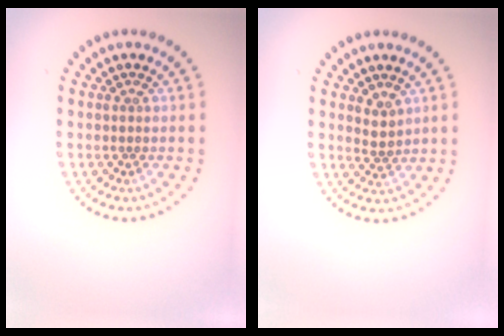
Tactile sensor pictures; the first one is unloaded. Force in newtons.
{"total": 1.6, "press": 1.4, "slide": 0.9}